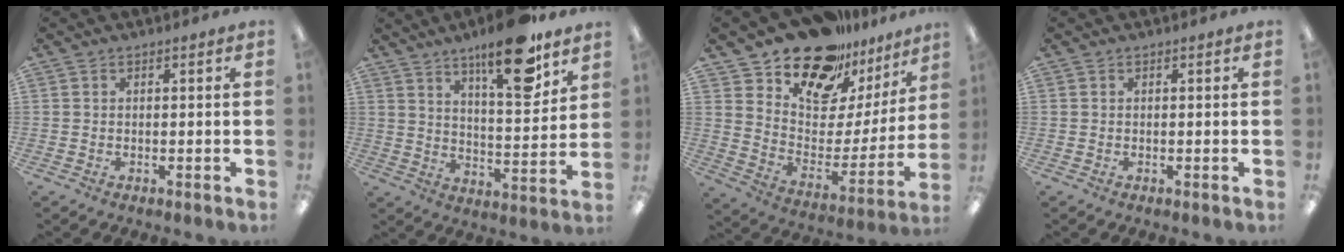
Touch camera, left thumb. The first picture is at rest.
{"total": 16.7, "force": [11.7, 4.9, 11.0], "torque": [-0.160, -0.069, 0.187]}
{"total": 18.8, "force": [15.8, 8.5, 5.7], "torque": [-0.106, -0.121, 0.280]}
{"total": 0.0}